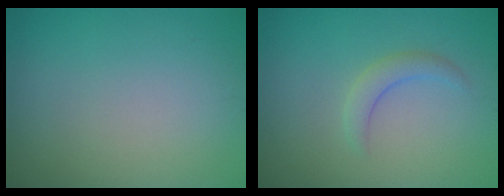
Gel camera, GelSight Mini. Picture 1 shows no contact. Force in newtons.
{"total": 1.9, "press": 1.9, "slide": 0.1}